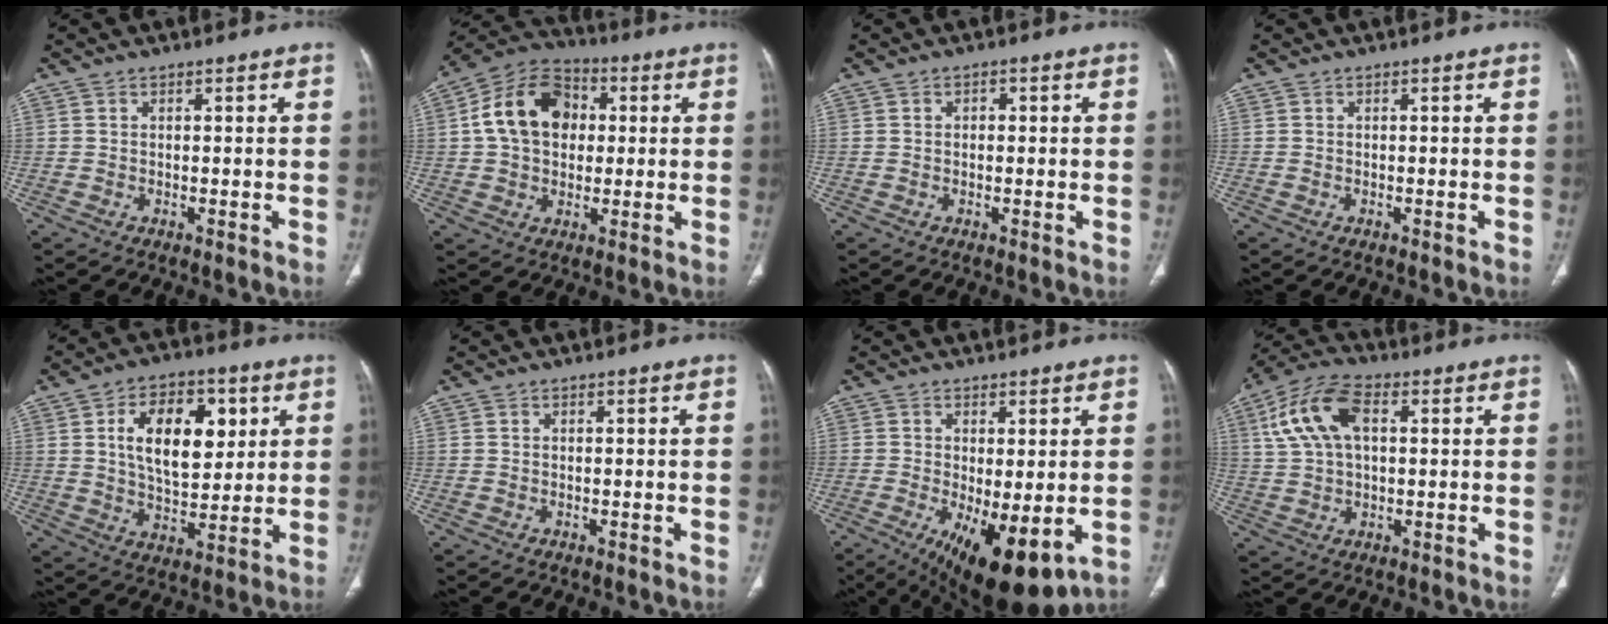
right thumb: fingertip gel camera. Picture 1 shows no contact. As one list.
[{"total": 14.7, "force": [2.1, 11.0, 9.6], "torque": [-0.144, 0.022, 0.026]}, {"total": 1.3, "force": [0.3, 0.9, 0.9], "torque": [-0.012, 0.004, 0.003]}, {"total": 0.0}, {"total": 15.4, "force": [4.3, 8.9, 11.7], "torque": [-0.151, -0.013, 0.074]}, {"total": 0.0}, {"total": 13.1, "force": [-3.8, 5.1, 11.5], "torque": [-0.177, -0.024, -0.042]}, {"total": 12.2, "force": [3.3, 6.9, 9.5], "torque": [-0.194, 0.022, 0.059]}]